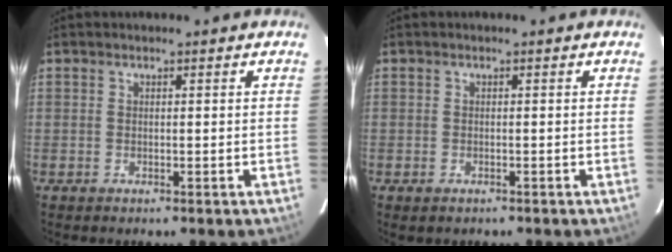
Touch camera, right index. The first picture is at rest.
{"total": 1.2, "force": [-0.8, 0.9, 0.3], "torque": [-0.006, -0.004, -0.011]}